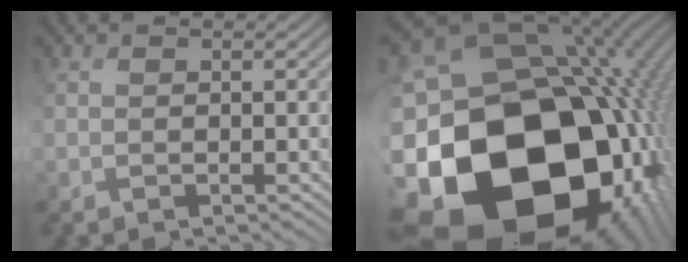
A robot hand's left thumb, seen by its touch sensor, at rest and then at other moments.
{"total": 24.7, "force": [-9.6, 19.1, 12.3], "torque": [-0.232, -0.067, -0.154]}